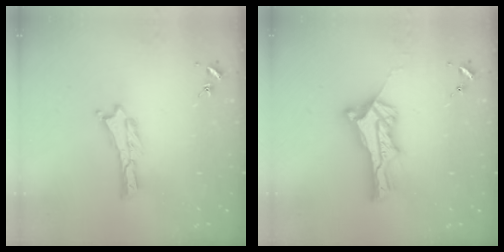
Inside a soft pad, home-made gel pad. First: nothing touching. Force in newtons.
{"total": 6.0, "press": 6.0, "slide": 0.4}